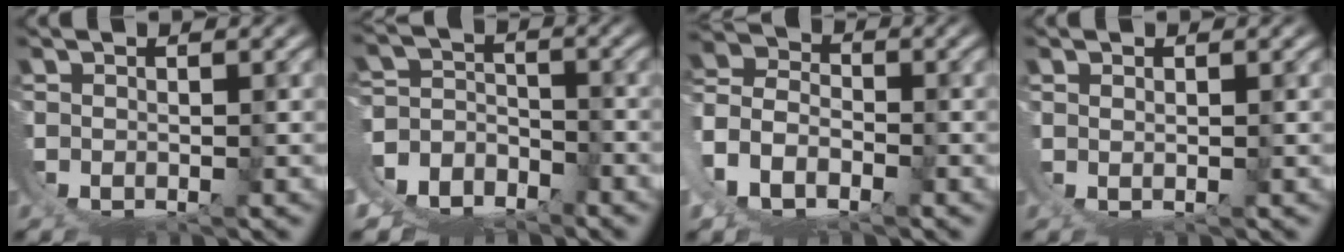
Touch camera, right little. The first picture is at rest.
{"total": 7.6, "force": [-0.7, 6.7, 3.5], "torque": [-0.105, -0.034, -0.011]}
{"total": 8.8, "force": [3.6, 6.9, 4.2], "torque": [-0.118, -0.002, 0.044]}
{"total": 1.6, "force": [1.0, -1.2, 0.2], "torque": [0.001, 0.001, 0.019]}